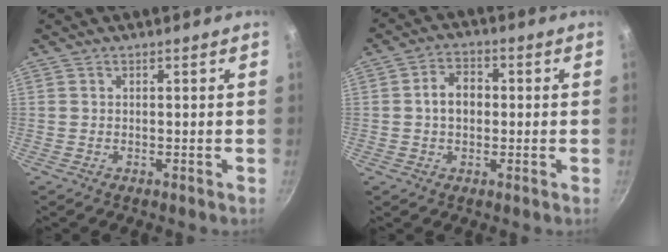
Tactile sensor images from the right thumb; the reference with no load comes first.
{"total": 6.2, "force": [0.0, 4.6, 4.2], "torque": [-0.047, 0.018, -0.007]}